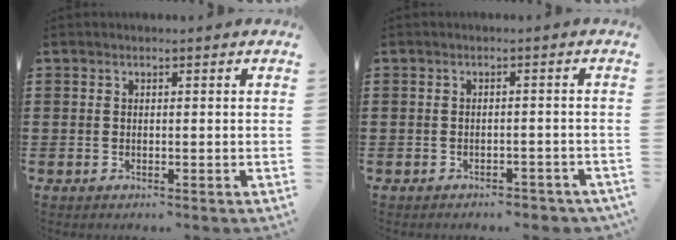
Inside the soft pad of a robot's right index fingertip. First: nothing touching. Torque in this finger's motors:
{"motor_torque": [1.11, 1.03, 0.09, 0.01]}